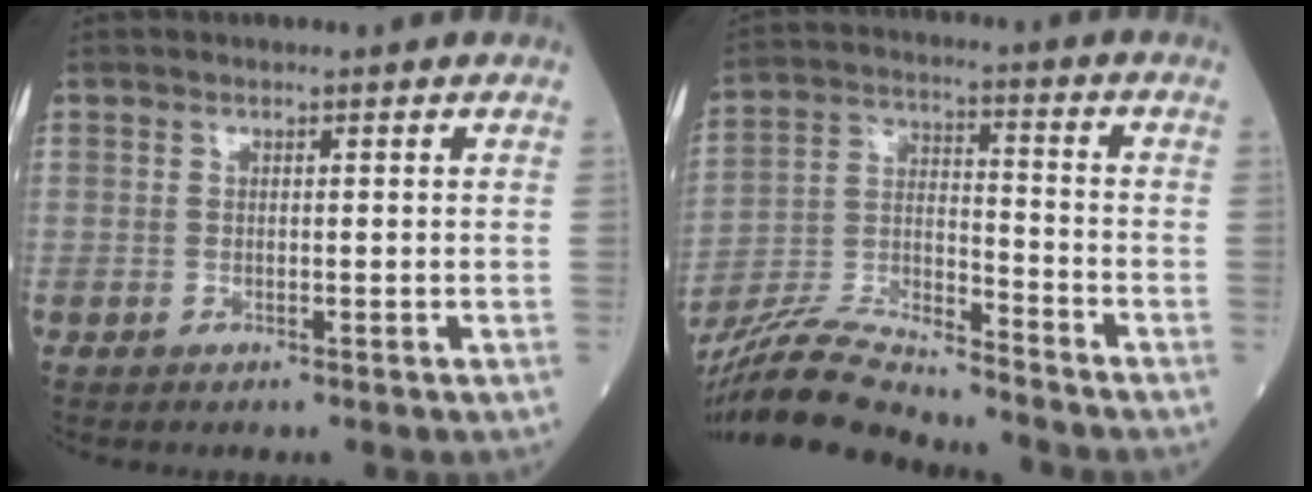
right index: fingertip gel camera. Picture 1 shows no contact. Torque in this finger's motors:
{"motor_torque": [0.33, -1.08, -0.48, -0.21]}